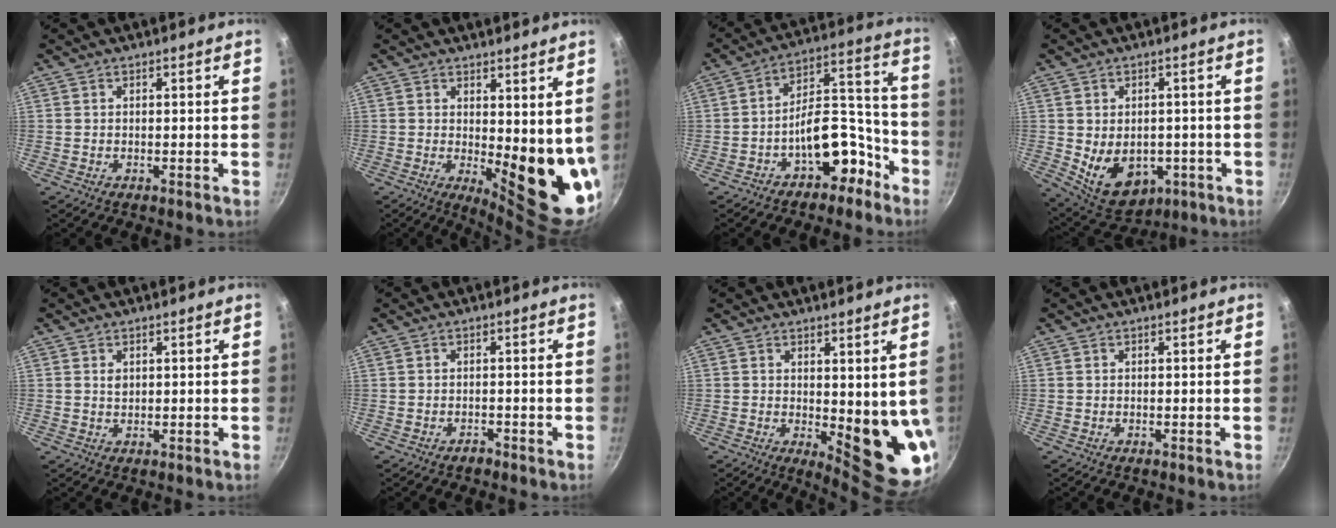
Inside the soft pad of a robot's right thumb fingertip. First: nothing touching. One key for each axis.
{"total": 12.7, "fx": 2.3, "fy": 4.9, "fz": 11.5, "tx": -0.125, "ty": -0.040, "tz": 0.042}
{"total": 12.9, "fx": -6.8, "fy": 7.1, "fz": 8.3, "tx": -0.069, "ty": 0.100, "tz": -0.094}
{"total": 11.8, "fx": -2.3, "fy": 8.4, "fz": 7.9, "tx": -0.092, "ty": -0.009, "tz": -0.008}
{"total": 1.5, "fx": 0.5, "fy": 1.1, "fz": 0.9, "tx": -0.013, "ty": 0.000, "tz": 0.008}
{"total": 1.1, "fx": -0.9, "fy": 0.6, "fz": 0.4, "tx": -0.008, "ty": 0.011, "tz": -0.013}
{"total": 11.6, "fx": 1.2, "fy": 4.8, "fz": 10.5, "tx": -0.104, "ty": -0.028, "tz": 0.030}
{"total": 0.0}